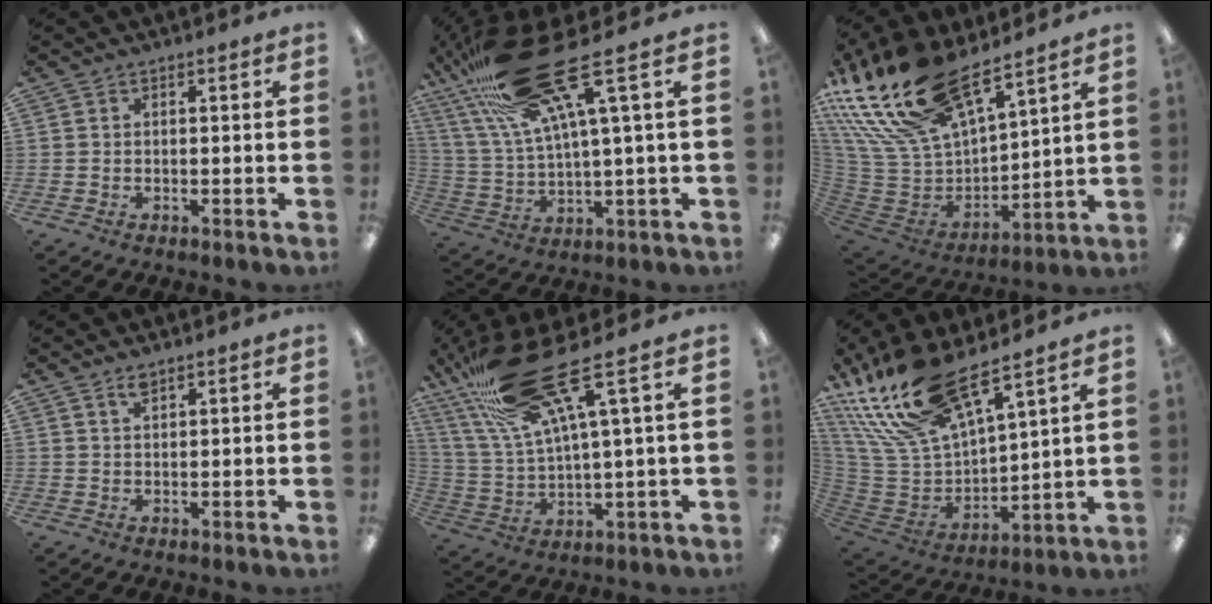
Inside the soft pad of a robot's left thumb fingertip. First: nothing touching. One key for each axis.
{"total": 23.0, "fx": 13.1, "fy": 5.9, "fz": 18.0, "tx": -0.363, "ty": -0.055, "tz": 0.213}
{"total": 25.0, "fx": 18.4, "fy": 10.4, "fz": 13.3, "tx": -0.283, "ty": -0.111, "tz": 0.332}
{"total": 2.0, "fx": 1.6, "fy": 0.6, "fz": 1.0, "tx": -0.024, "ty": 0.000, "tz": 0.030}
{"total": 21.5, "fx": 12.9, "fy": 5.3, "fz": 16.4, "tx": -0.350, "ty": -0.056, "tz": 0.213}
{"total": 22.4, "fx": 17.3, "fy": 6.8, "fz": 12.5, "tx": -0.270, "ty": -0.098, "tz": 0.308}